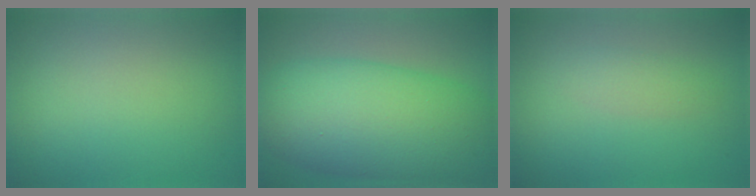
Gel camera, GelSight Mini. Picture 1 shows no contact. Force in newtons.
{"total": 12.2, "press": 12.2, "slide": 0.2}
{"total": 1.4, "press": 1.4, "slide": 0.1}